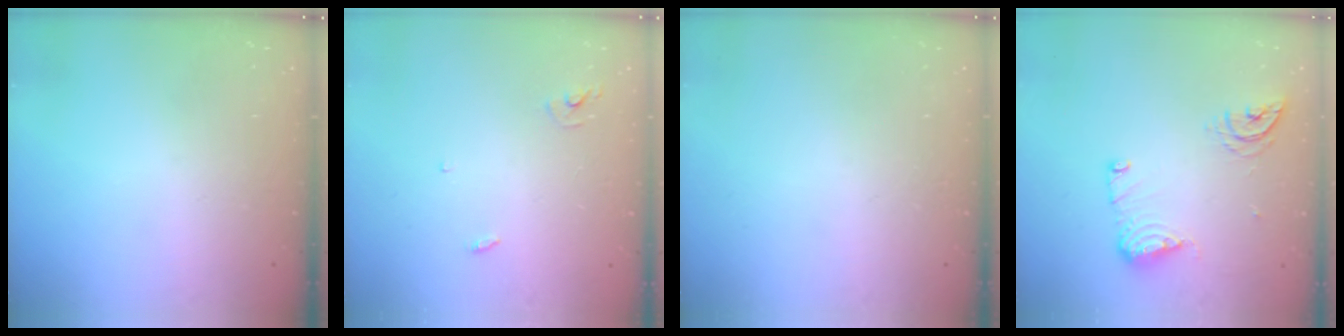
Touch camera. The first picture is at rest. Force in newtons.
{"total": 2.9, "press": 2.9, "slide": 0.2}
{"total": 0.0}
{"total": 10.0, "press": 10.0, "slide": 0.8}